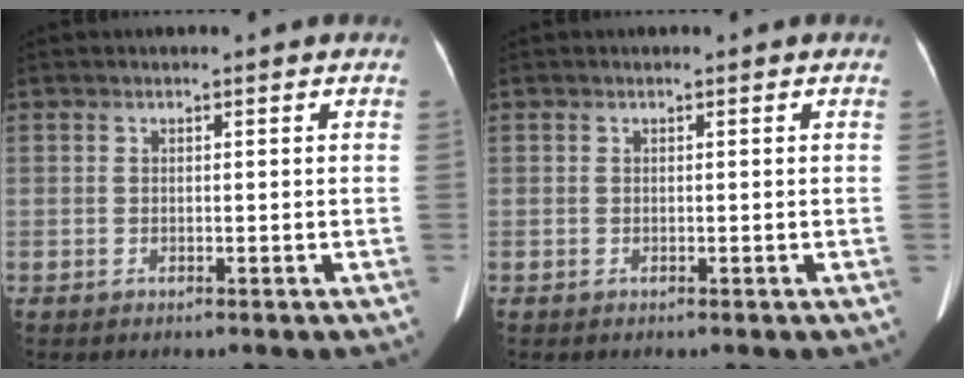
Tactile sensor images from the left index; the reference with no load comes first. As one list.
[{"total": 0.0}]